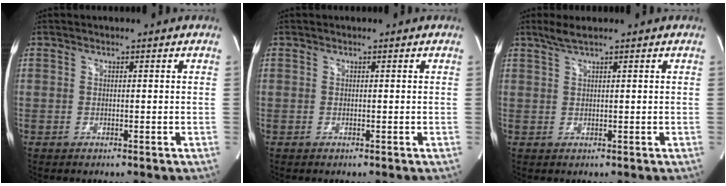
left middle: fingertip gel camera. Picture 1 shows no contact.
{"total": 0.0}
{"total": 2.3, "force": [1.8, -0.2, 1.4], "torque": [-0.041, 0.007, 0.041]}